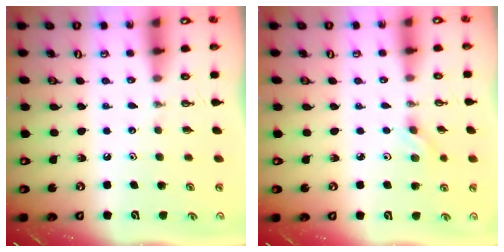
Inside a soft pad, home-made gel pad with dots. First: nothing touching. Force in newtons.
{"total": 3.2, "press": 2.9, "slide": 1.5}